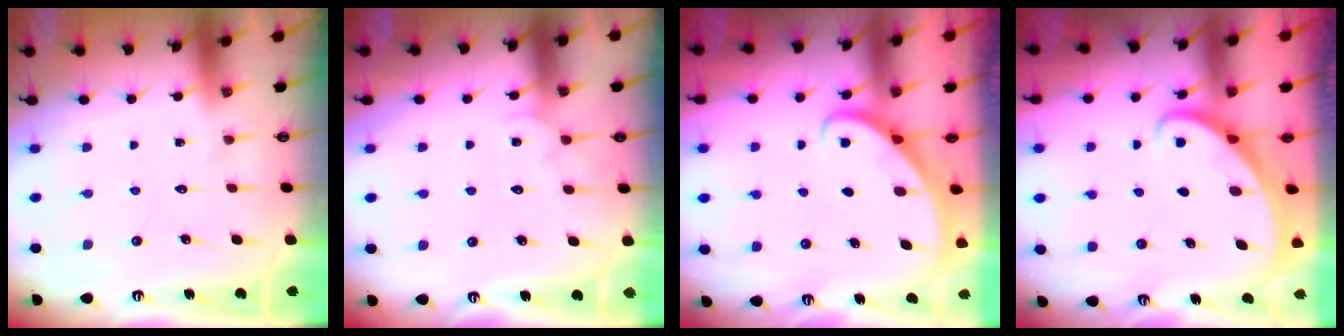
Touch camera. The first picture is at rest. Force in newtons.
{"total": 2.9, "press": 2.8, "slide": 0.3}
{"total": 2.8, "press": 2.8, "slide": 0.2}
{"total": 2.7, "press": 2.6, "slide": 0.2}